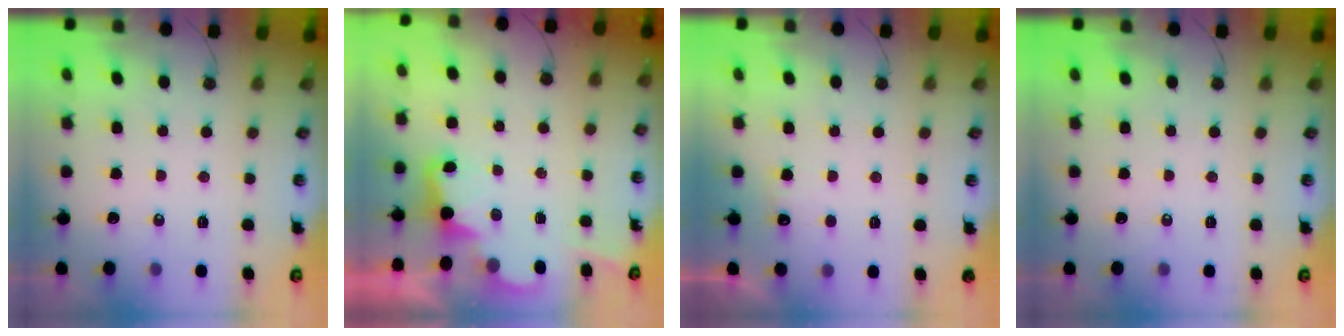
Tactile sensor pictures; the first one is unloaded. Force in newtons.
{"total": 3.2, "press": 3.1, "slide": 0.6}
{"total": 6.5, "press": 6.3, "slide": 1.2}
{"total": 0.0}